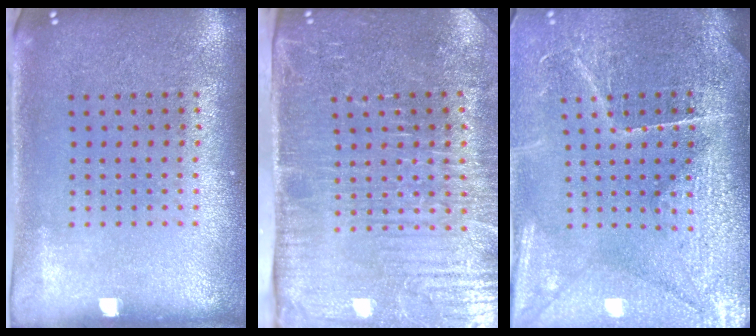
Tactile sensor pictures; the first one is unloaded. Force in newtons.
{"total": 5.0, "press": 4.3, "slide": 2.5}
{"total": 4.4, "press": 4.0, "slide": 1.9}